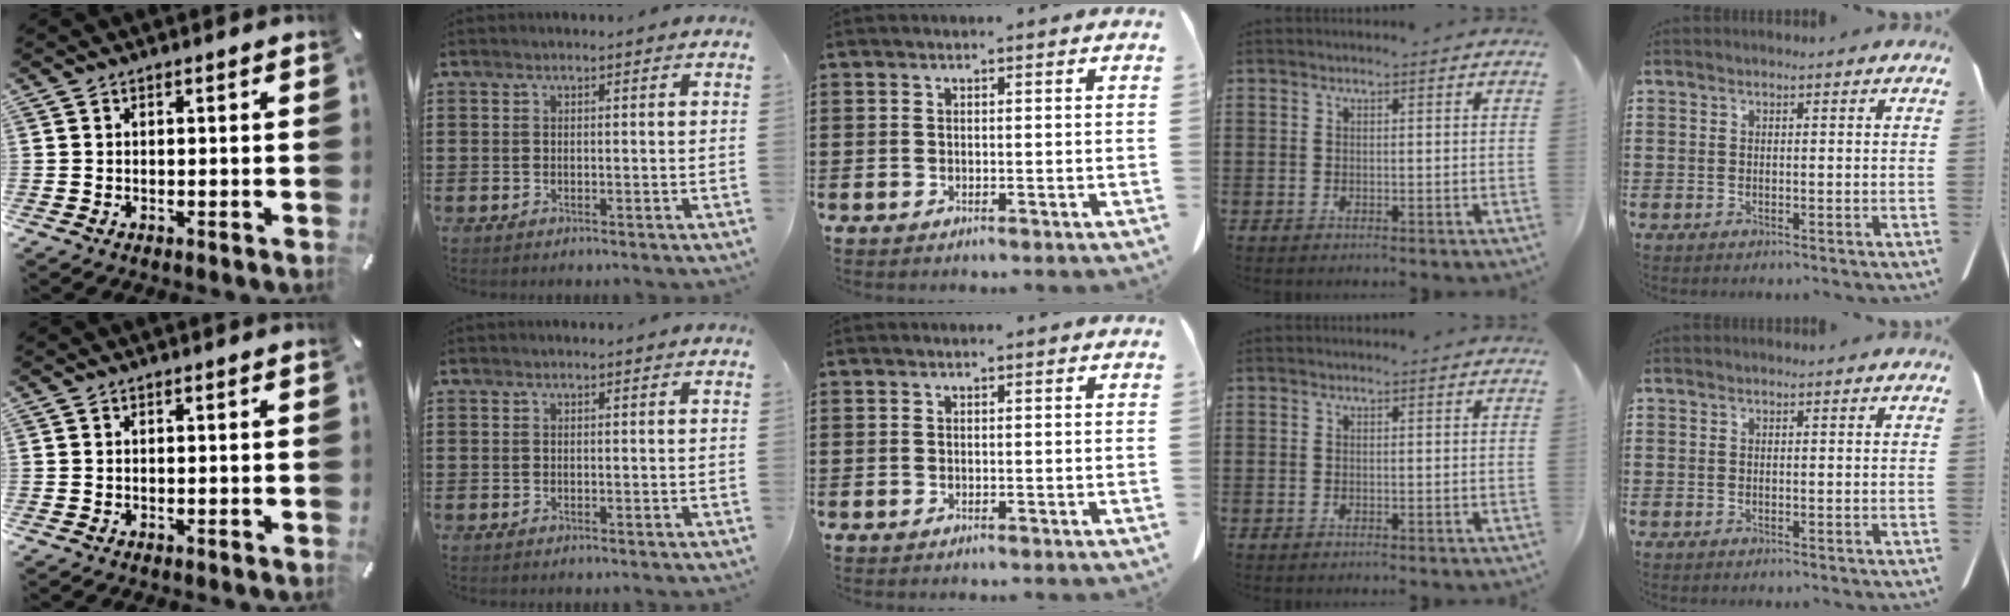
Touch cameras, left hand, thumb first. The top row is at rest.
{}